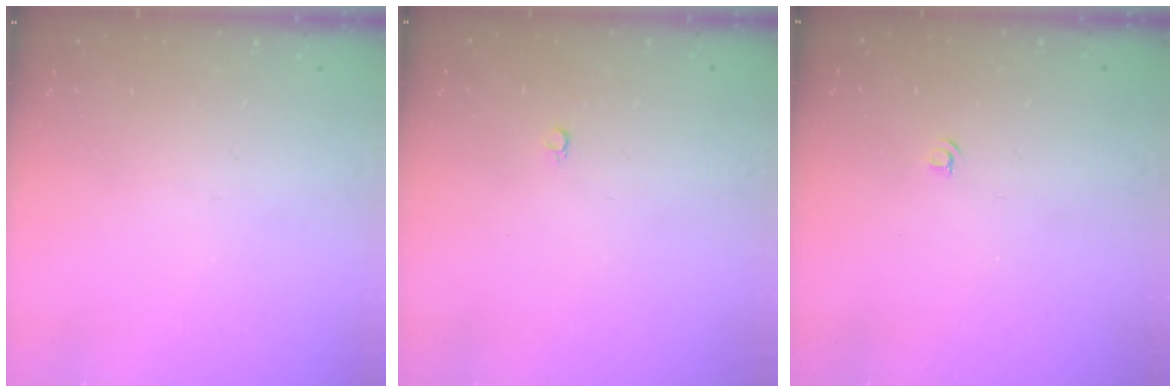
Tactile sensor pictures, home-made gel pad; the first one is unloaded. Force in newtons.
{"total": 2.4, "press": 2.4, "slide": 0.2}
{"total": 3.2, "press": 3.2, "slide": 0.4}